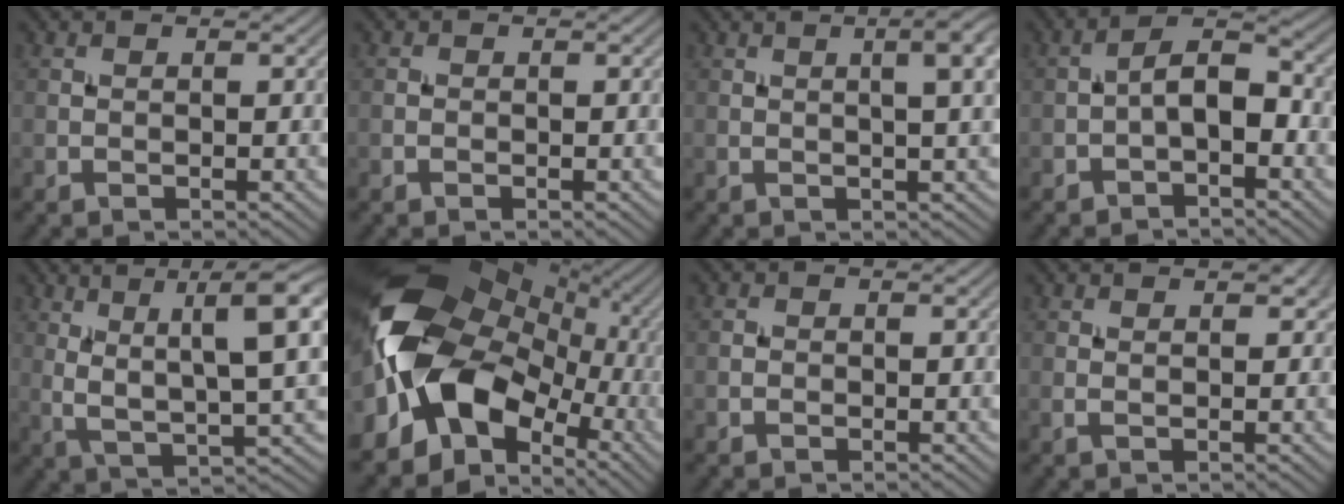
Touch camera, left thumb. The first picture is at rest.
{"total": 0.0}
{"total": 4.9, "force": [1.3, 0.8, 4.6], "torque": [-0.064, 0.017, 0.019]}
{"total": 4.3, "force": [-1.5, 1.8, 3.5], "torque": [-0.056, 0.018, -0.035]}
{"total": 10.6, "force": [3.6, 2.1, 9.8], "torque": [-0.165, 0.014, 0.068]}
{"total": 18.9, "force": [-1.7, 13.5, 13.1], "torque": [-0.268, -0.017, -0.033]}
{"total": 0.6, "force": [-0.3, 0.4, 0.2], "torque": [-0.002, 0.000, -0.008]}
{"total": 1.6, "force": [0.8, 0.6, 1.3], "torque": [-0.021, 0.002, 0.013]}